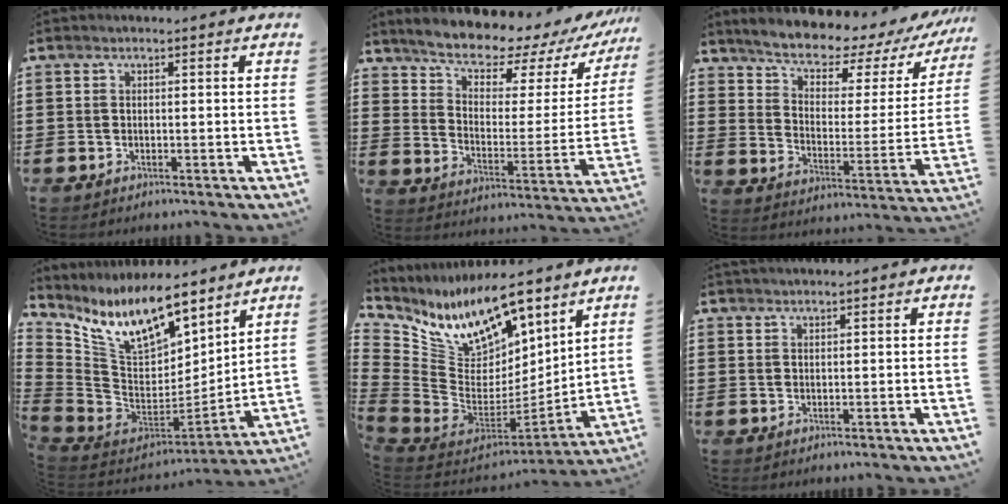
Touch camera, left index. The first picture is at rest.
{"total": 7.5, "force": [6.9, 1.8, 2.4], "torque": [-0.068, -0.056, 0.114]}
{"total": 6.4, "force": [5.8, 1.5, 2.2], "torque": [-0.064, -0.047, 0.095]}
{"total": 12.9, "force": [9.3, 4.9, 7.4], "torque": [-0.172, -0.057, 0.169]}
{"total": 12.4, "force": [9.5, 6.2, 5.0], "torque": [-0.131, -0.082, 0.172]}
{"total": 1.1, "force": [1.0, 0.0, 0.3], "torque": [-0.006, -0.001, 0.020]}